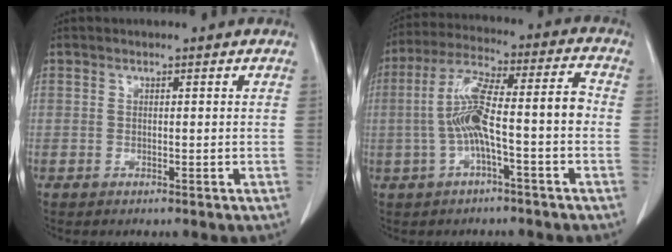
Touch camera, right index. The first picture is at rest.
{"total": 11.4, "force": [-1.9, 1.6, 11.2], "torque": [-0.209, 0.039, -0.032]}